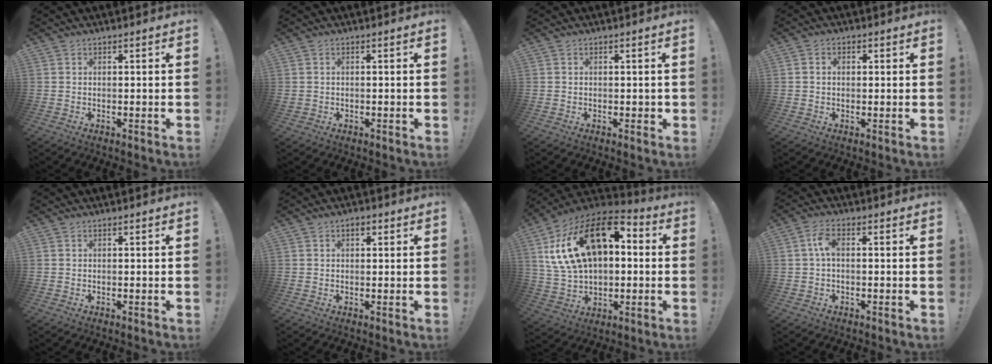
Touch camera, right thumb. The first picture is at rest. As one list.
[{"total": 0.8, "force": [-0.1, 0.7, 0.3], "torque": [-0.003, 0.002, -0.002]}, {"total": 0.8, "force": [-0.1, 0.6, 0.5], "torque": [-0.008, 0.004, -0.002]}, {"total": 1.6, "force": [-0.3, 1.3, 0.9], "torque": [-0.015, 0.004, -0.006]}, {"total": 0.0}, {"total": 1.6, "force": [0.7, 1.0, 1.1], "torque": [-0.015, 0.001, 0.009]}, {"total": 23.0, "force": [7.6, 13.5, 17.0], "torque": [-0.301, -0.026, 0.142]}, {"total": 4.9, "force": [0.4, 2.5, 4.2], "torque": [-0.090, 0.012, 0.007]}]